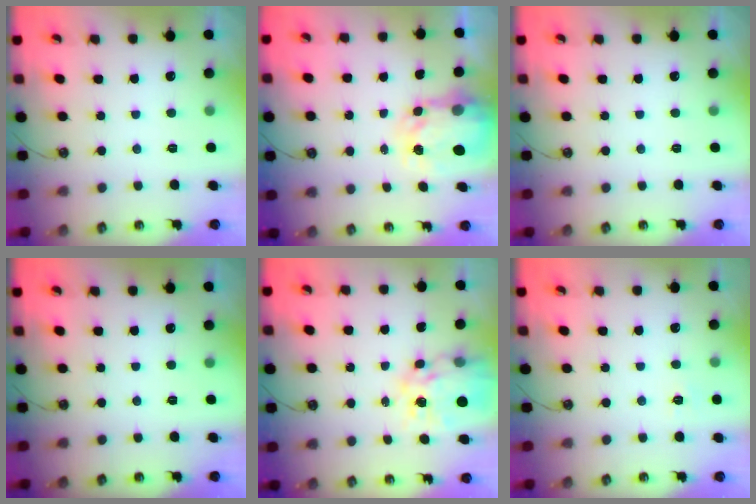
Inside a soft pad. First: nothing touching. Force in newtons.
{"total": 5.2, "press": 5.1, "slide": 0.4}
{"total": 0.0}
{"total": 0.0}
{"total": 14.4, "press": 14.3, "slide": 1.5}
{"total": 4.5, "press": 4.5, "slide": 0.5}